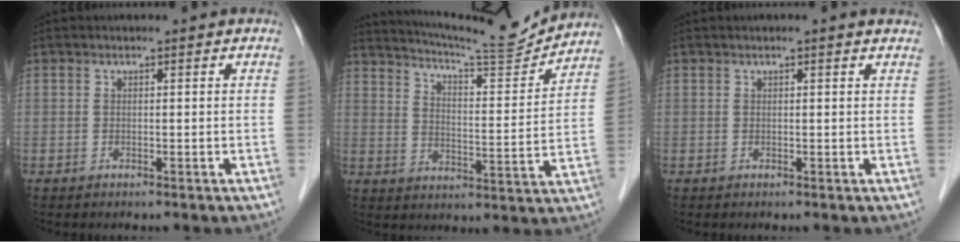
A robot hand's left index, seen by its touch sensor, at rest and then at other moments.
{"total": 14.5, "force": [14.0, -0.7, 3.5], "torque": [-0.067, -0.028, 0.203]}
{"total": 1.5, "force": [1.3, 0.0, 0.9], "torque": [-0.013, 0.009, 0.011]}